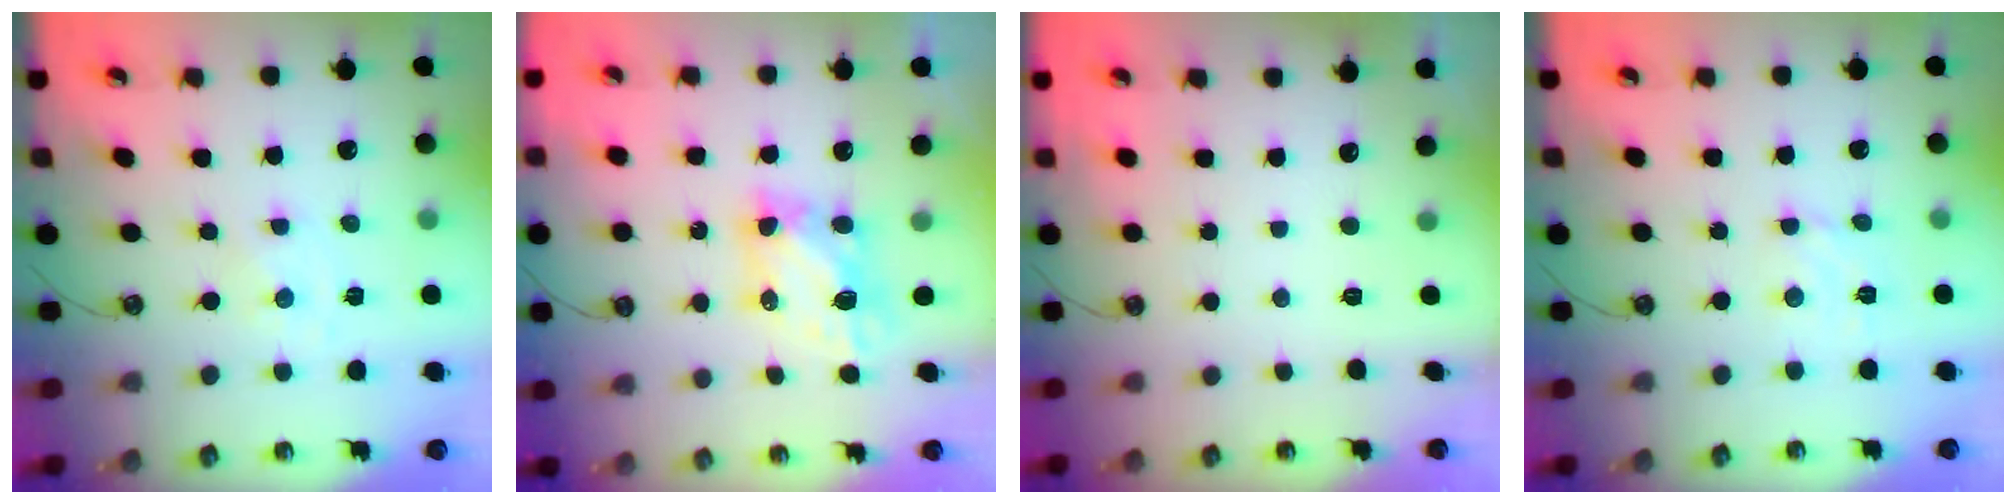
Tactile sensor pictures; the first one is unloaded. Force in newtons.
{"total": 6.1, "press": 6.0, "slide": 0.8}
{"total": 0.0}
{"total": 2.9, "press": 2.9, "slide": 0.3}